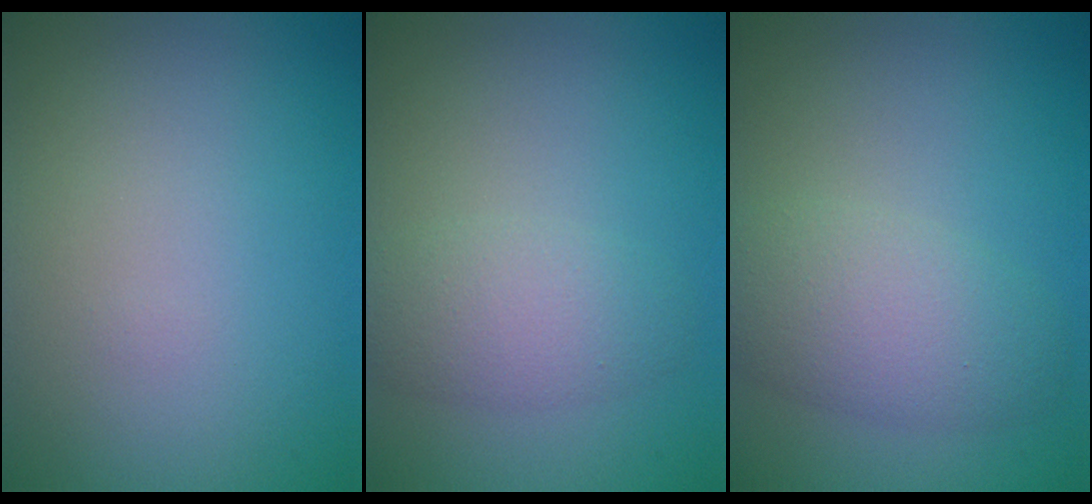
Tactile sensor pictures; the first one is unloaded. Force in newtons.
{"total": 3.0, "press": 3.0, "slide": 0.1}
{"total": 4.3, "press": 4.3, "slide": 0.1}